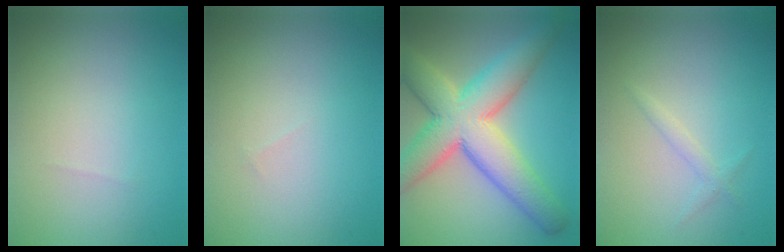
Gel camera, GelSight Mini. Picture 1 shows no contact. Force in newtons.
{"total": 0.0}
{"total": 10.2, "press": 10.2, "slide": 0.4}
{"total": 1.1, "press": 1.1, "slide": 0.1}